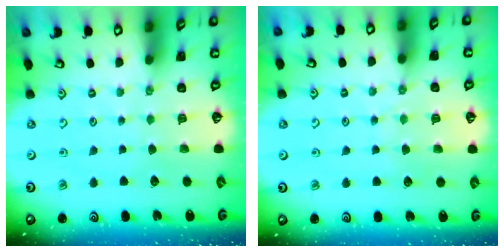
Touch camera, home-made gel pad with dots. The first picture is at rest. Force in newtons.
{"total": 4.5, "press": 4.5, "slide": 0.6}